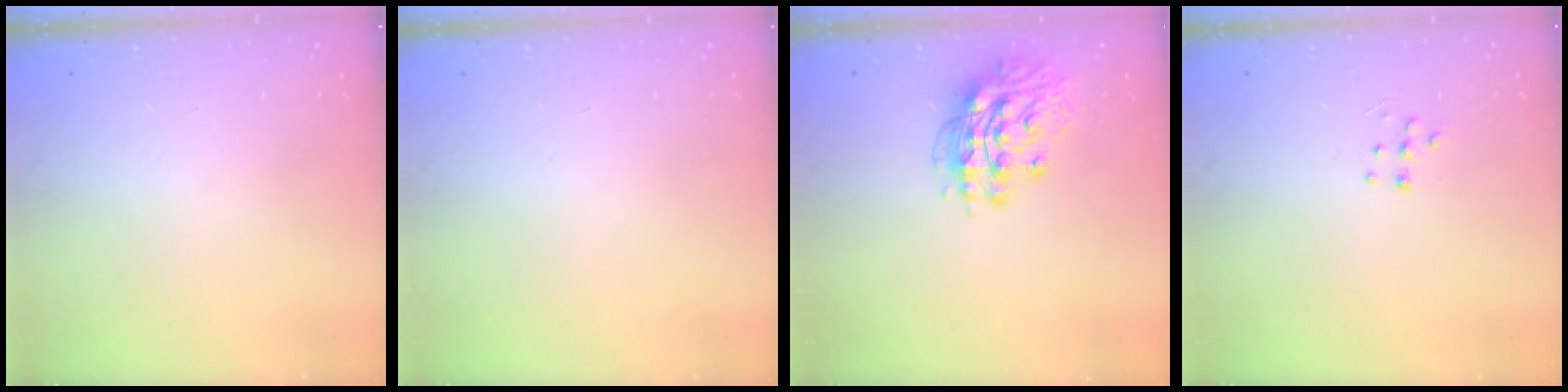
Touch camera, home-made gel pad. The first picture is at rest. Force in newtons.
{"total": 0.0}
{"total": 13.5, "press": 13.4, "slide": 1.3}
{"total": 5.2, "press": 5.2, "slide": 0.7}